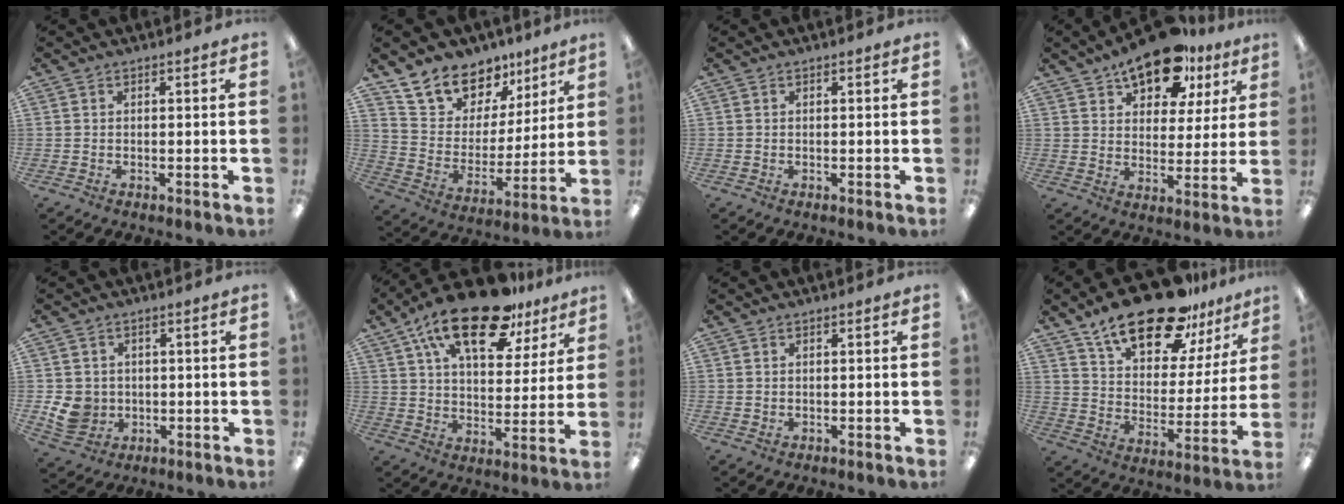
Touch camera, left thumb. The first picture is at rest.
{"total": 15.4, "force": [11.9, 9.0, 3.7], "torque": [-0.089, -0.082, 0.227]}
{"total": 0.0}
{"total": 15.5, "force": [11.1, 7.2, 8.1], "torque": [-0.124, -0.055, 0.191]}
{"total": 6.6, "force": [-0.3, 6.1, 2.4], "torque": [-0.055, 0.007, -0.003]}
{"total": 21.2, "force": [13.8, 9.1, 13.3], "torque": [-0.226, -0.065, 0.236]}
{"total": 0.9, "force": [0.5, 0.6, 0.4], "torque": [0.000, -0.001, 0.008]}
{"total": 21.5, "force": [16.1, 8.6, 11.3], "torque": [-0.182, -0.101, 0.277]}